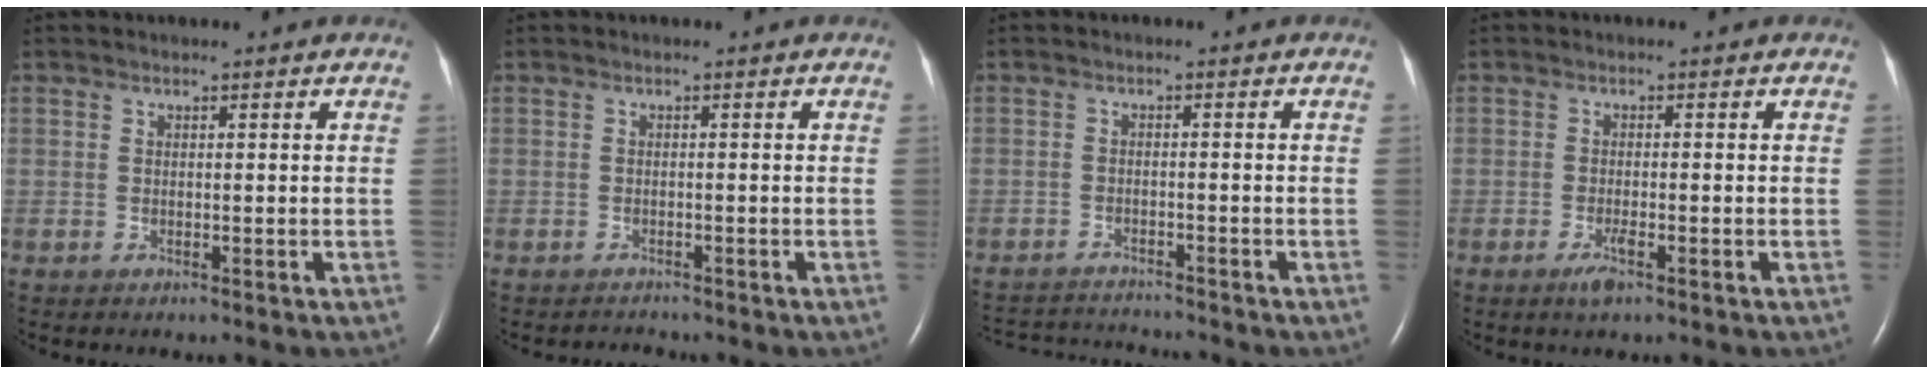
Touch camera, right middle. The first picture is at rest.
{"total": 0.9, "force": [-0.8, -0.1, -0.4], "torque": [0.001, -0.009, -0.013]}
{"total": 8.2, "force": [-8.1, -0.7, 1.4], "torque": [-0.024, 0.000, -0.134]}
{"total": 2.0, "force": [-1.3, 0.2, 1.6], "torque": [-0.036, -0.003, -0.024]}